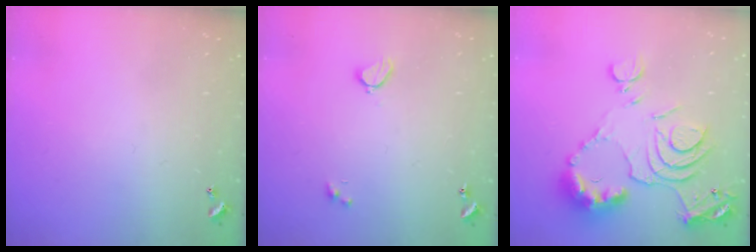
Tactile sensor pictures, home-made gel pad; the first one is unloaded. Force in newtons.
{"total": 1.9, "press": 1.9, "slide": 0.6}
{"total": 15.1, "press": 15.0, "slide": 1.6}